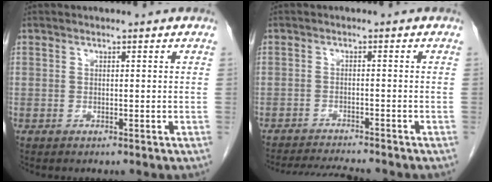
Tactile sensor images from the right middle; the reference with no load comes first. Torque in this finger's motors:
{"motor_torque": [0.06, -0.04, 0.02, 0.03]}